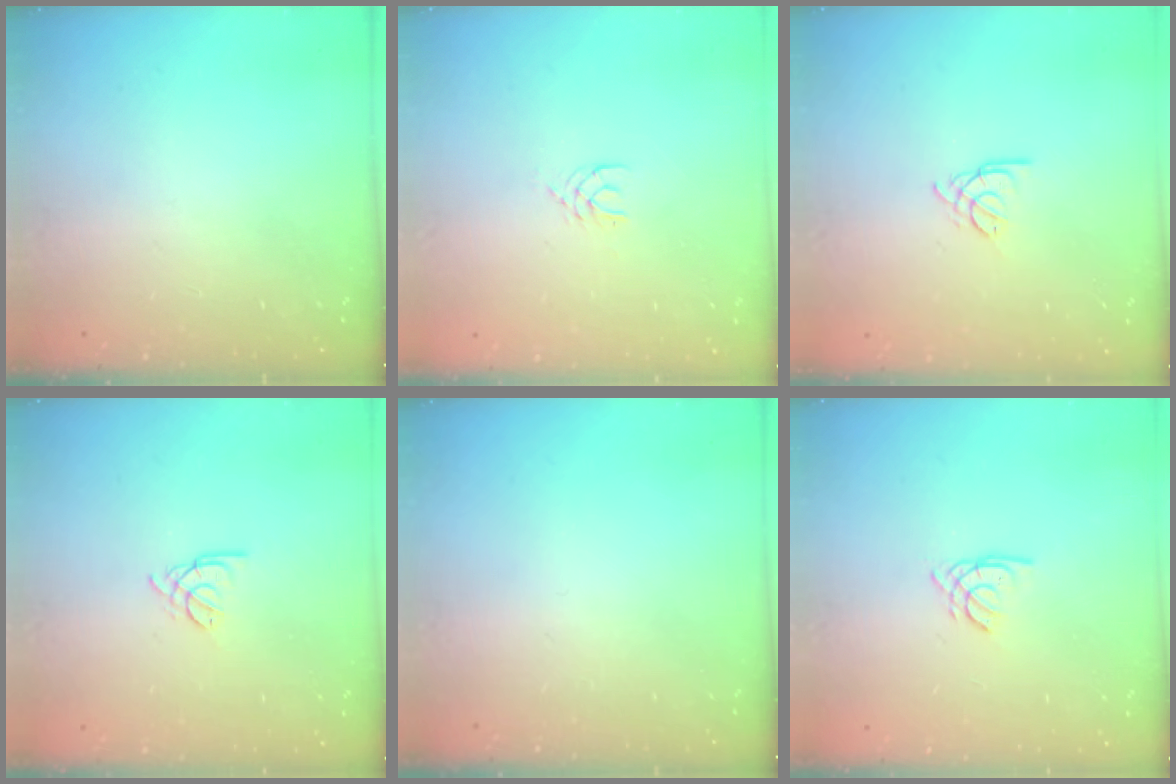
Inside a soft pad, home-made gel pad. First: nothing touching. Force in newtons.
{"total": 2.9, "press": 2.9, "slide": 0.4}
{"total": 2.2, "press": 2.2, "slide": 0.5}
{"total": 1.8, "press": 1.7, "slide": 0.5}
{"total": 0.0}
{"total": 1.5, "press": 1.5, "slide": 0.1}